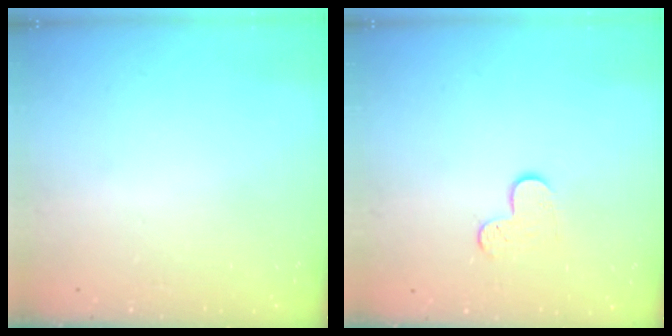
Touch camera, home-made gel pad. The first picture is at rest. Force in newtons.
{"total": 4.8, "press": 4.7, "slide": 0.5}